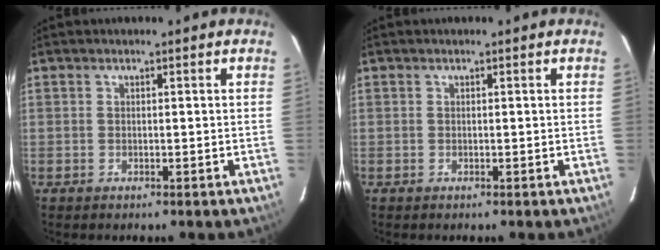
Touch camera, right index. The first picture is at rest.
{"total": 0.0}